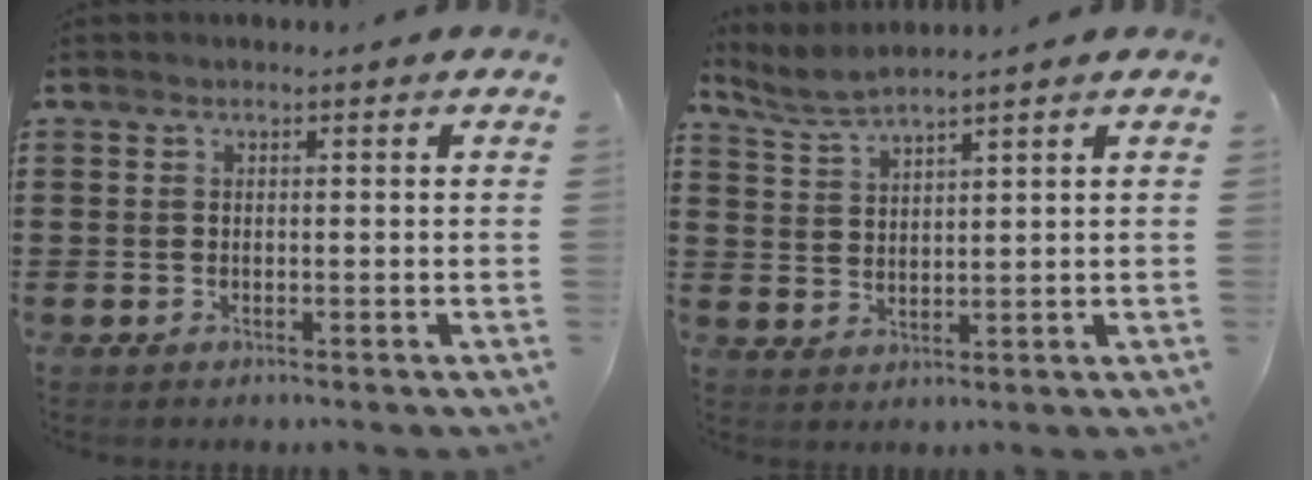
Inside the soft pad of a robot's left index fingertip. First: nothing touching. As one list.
[{"total": 3.4, "force": [3.2, -0.1, 1.1], "torque": [-0.032, -0.008, 0.059]}]